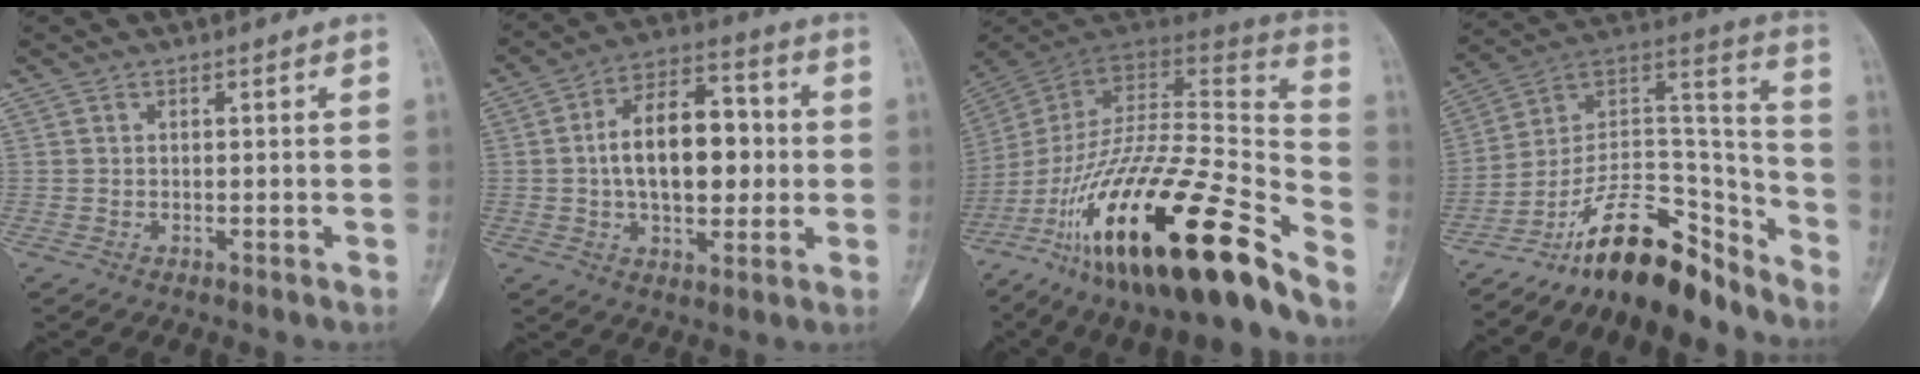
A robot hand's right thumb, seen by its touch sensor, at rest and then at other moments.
{"total": 16.5, "force": [0.4, 9.4, 13.5], "torque": [-0.183, 0.026, 0.003]}
{"total": 32.8, "force": [-20.0, 7.9, 24.8], "torque": [-0.374, 0.062, -0.333]}
{"total": 20.8, "force": [-16.4, 7.8, 10.2], "torque": [-0.117, 0.145, -0.279]}